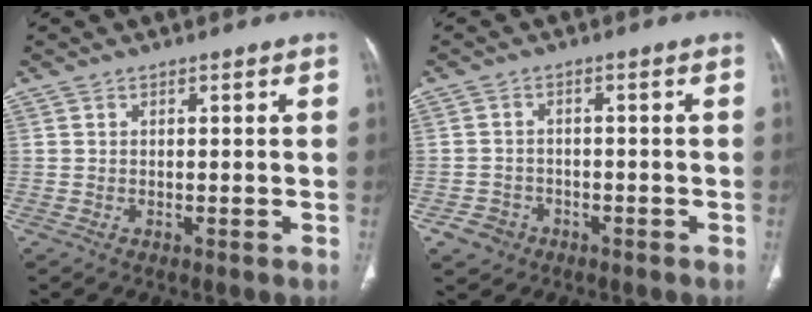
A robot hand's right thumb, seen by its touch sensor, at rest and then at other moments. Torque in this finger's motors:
{"motor_torque": [1.43, 1.65, -0.20, -0.23, 0.04]}